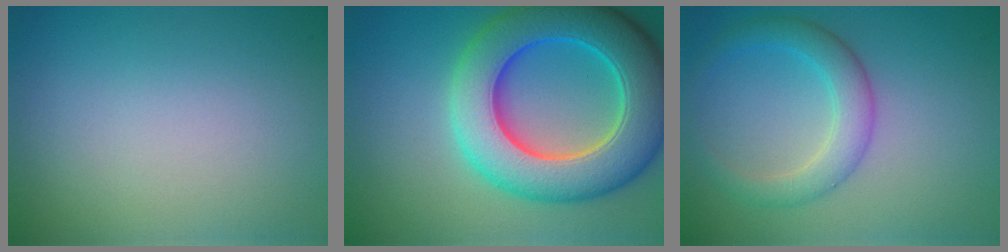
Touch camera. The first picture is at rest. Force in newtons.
{"total": 11.3, "press": 11.3, "slide": 0.3}
{"total": 3.4, "press": 3.4, "slide": 0.1}